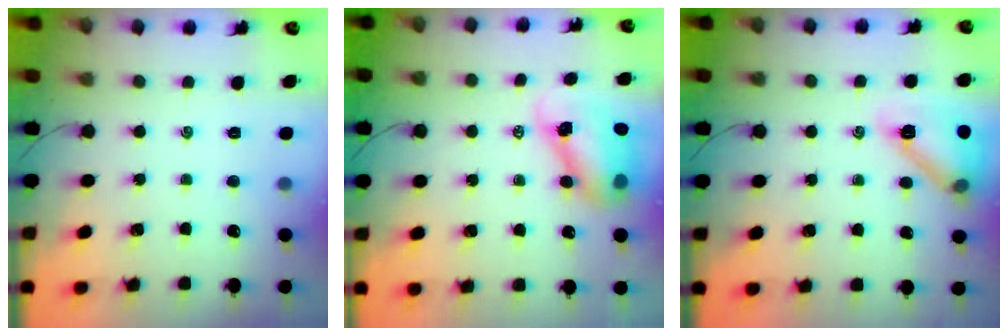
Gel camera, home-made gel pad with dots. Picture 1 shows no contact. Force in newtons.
{"total": 9.3, "press": 9.1, "slide": 2.3}
{"total": 14.5, "press": 14.4, "slide": 1.7}